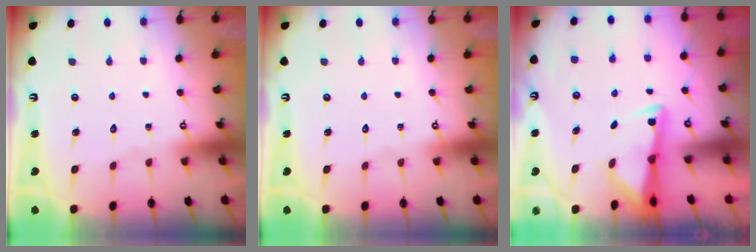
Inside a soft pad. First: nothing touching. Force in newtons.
{"total": 0.0}
{"total": 2.8, "press": 2.8, "slide": 0.5}